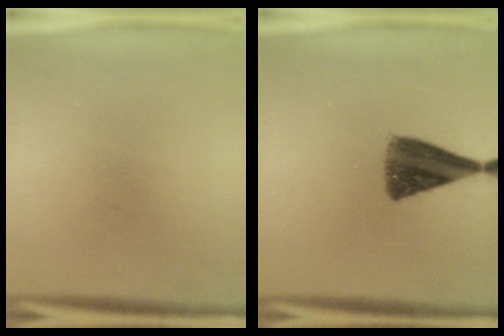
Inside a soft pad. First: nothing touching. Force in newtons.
{"total": 9.0}